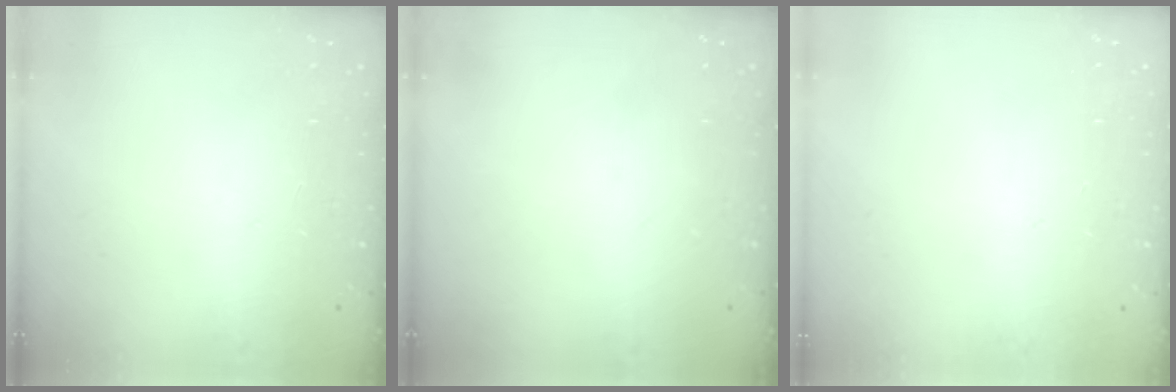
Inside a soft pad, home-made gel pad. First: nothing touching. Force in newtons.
{"total": 0.0}
{"total": 0.0}